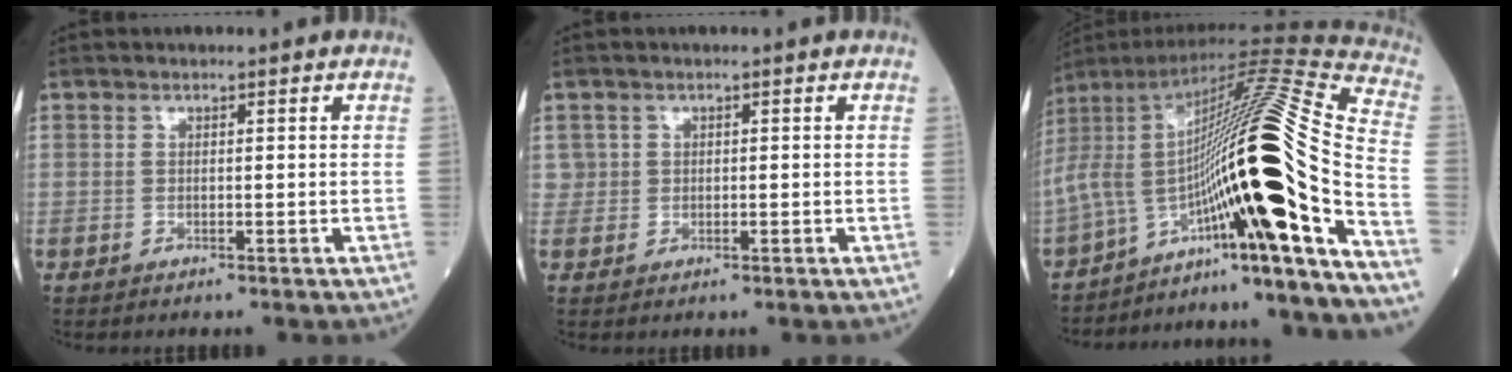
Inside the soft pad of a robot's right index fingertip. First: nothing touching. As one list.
[{"total": 1.3, "force": [0.3, 1.3, 0.1], "torque": [0.008, 0.001, 0.001]}, {"total": 27.9, "force": [-13.9, -0.8, 24.2], "torque": [-0.379, 0.025, -0.235]}]